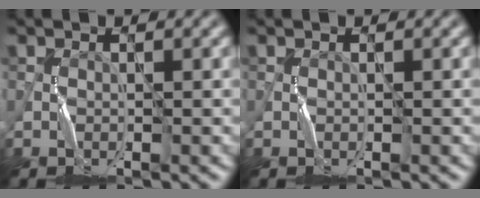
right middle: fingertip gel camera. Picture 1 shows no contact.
{"total": 0.0}